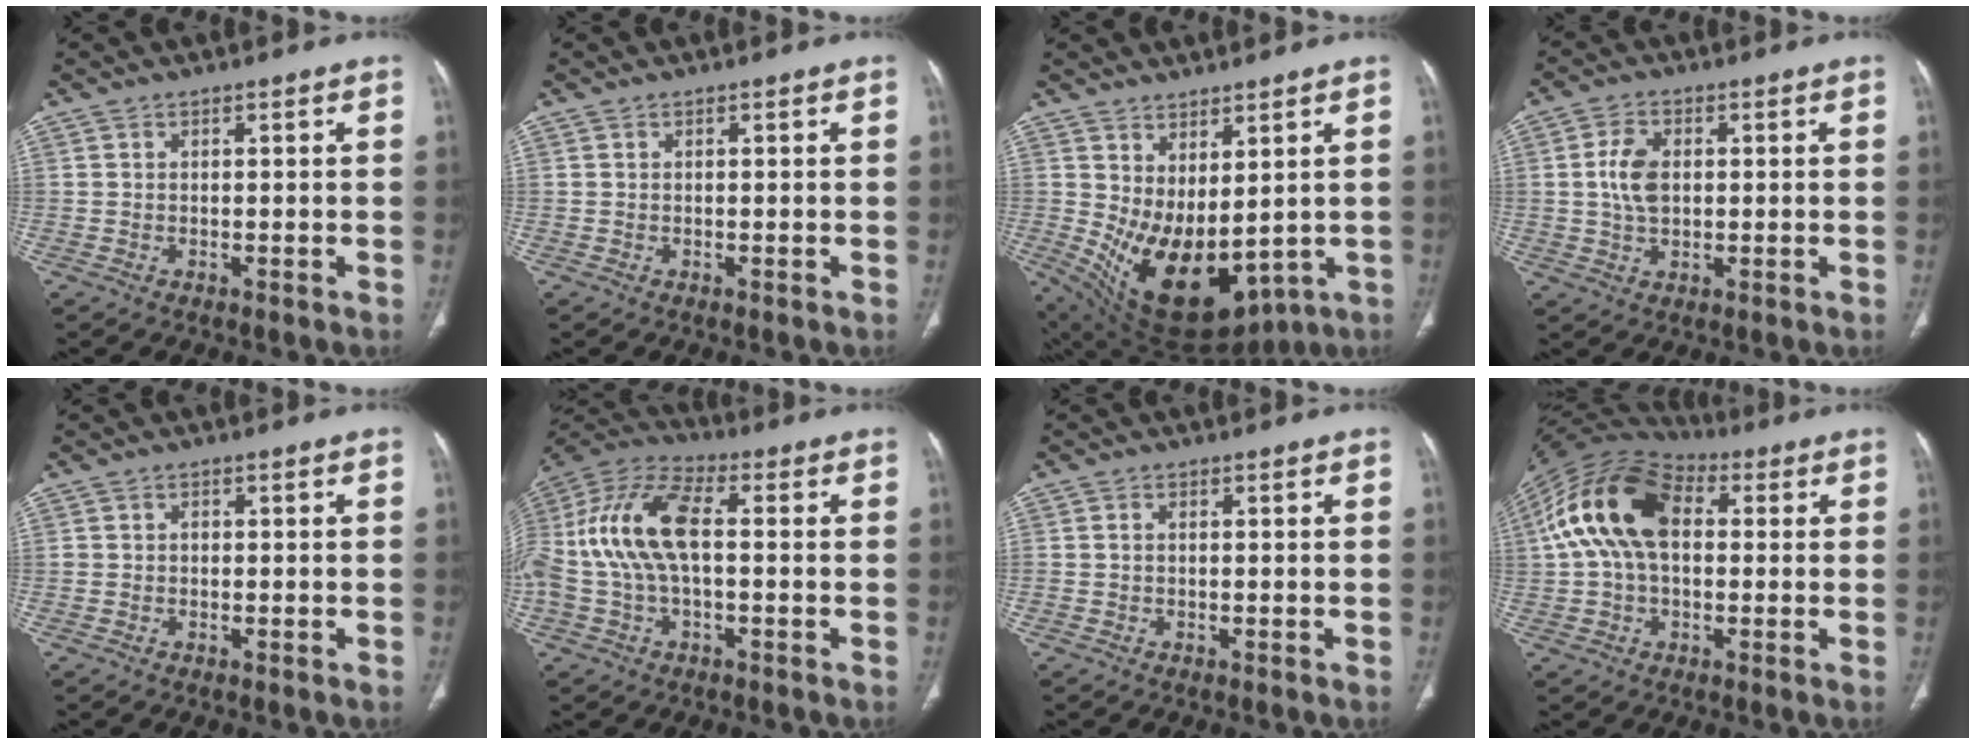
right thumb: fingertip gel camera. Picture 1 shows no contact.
{"total": 0.0}
{"total": 16.9, "force": [0.2, 9.0, 14.3], "torque": [-0.240, -0.030, 0.048]}
{"total": 6.3, "force": [0.7, 4.1, 4.8], "torque": [-0.090, 0.002, 0.011]}
{"total": 0.8, "force": [-0.1, 0.7, 0.4], "torque": [-0.002, 0.003, -0.004]}
{"total": 16.2, "force": [0.6, 8.1, 14.1], "torque": [-0.301, 0.035, 0.009]}
{"total": 0.7, "force": [-0.1, 0.5, 0.5], "torque": [-0.010, 0.001, -0.003]}
{"total": 17.1, "force": [2.7, 10.7, 13.1], "torque": [-0.246, 0.041, 0.041]}